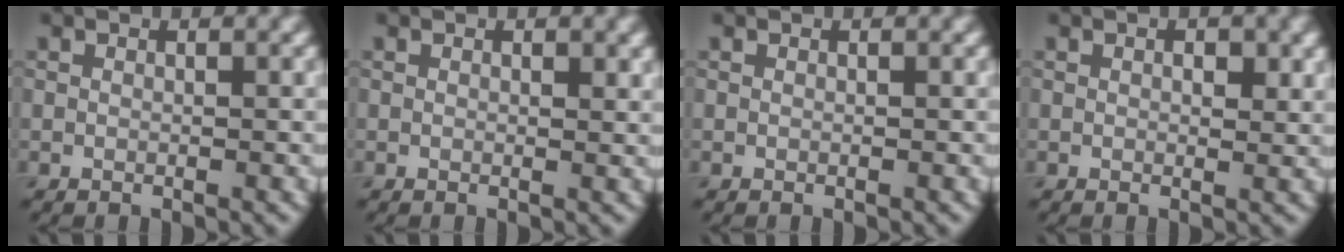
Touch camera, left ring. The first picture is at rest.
{"total": 0.7, "force": [0.3, 0.3, 0.6], "torque": [-0.006, -0.002, 0.006]}
{"total": 0.0}
{"total": 1.5, "force": [0.4, 0.8, 1.2], "torque": [-0.014, -0.003, 0.006]}